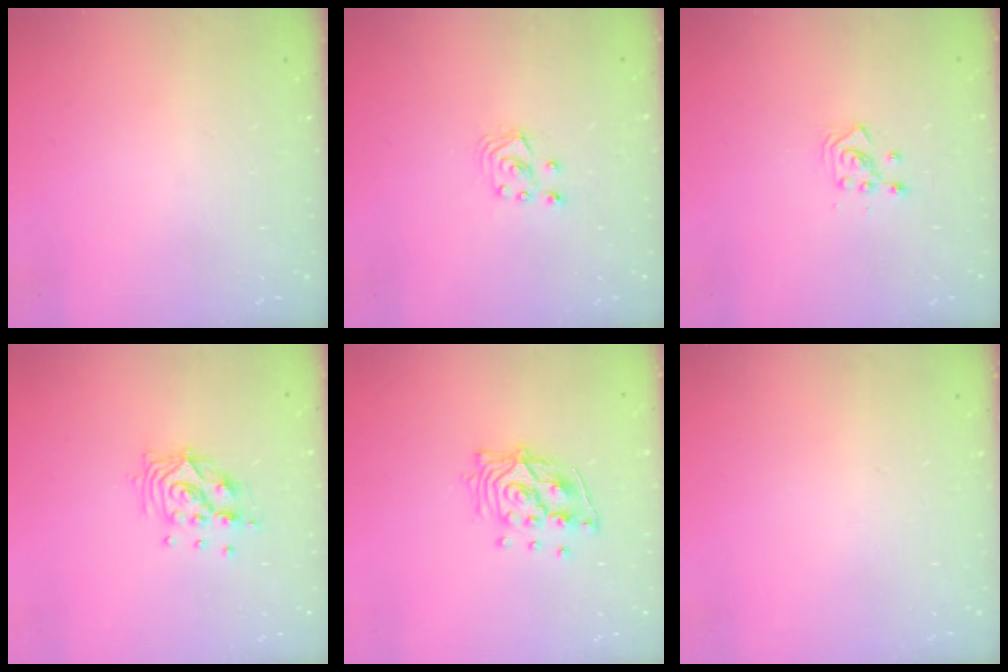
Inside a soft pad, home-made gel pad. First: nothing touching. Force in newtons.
{"total": 3.9, "press": 3.9, "slide": 0.4}
{"total": 3.0, "press": 2.9, "slide": 0.8}
{"total": 10.6, "press": 10.5, "slide": 0.8}
{"total": 11.7, "press": 11.6, "slide": 1.3}
{"total": 0.0}